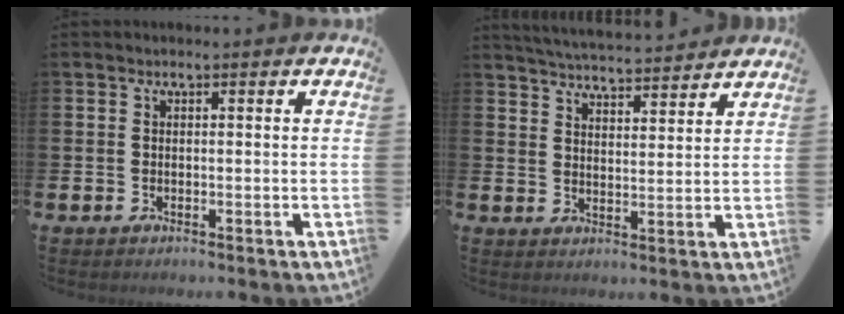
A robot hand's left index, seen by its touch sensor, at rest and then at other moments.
{"total": 5.1, "force": [5.0, 0.3, 0.4], "torque": [-0.022, -0.034, 0.089]}